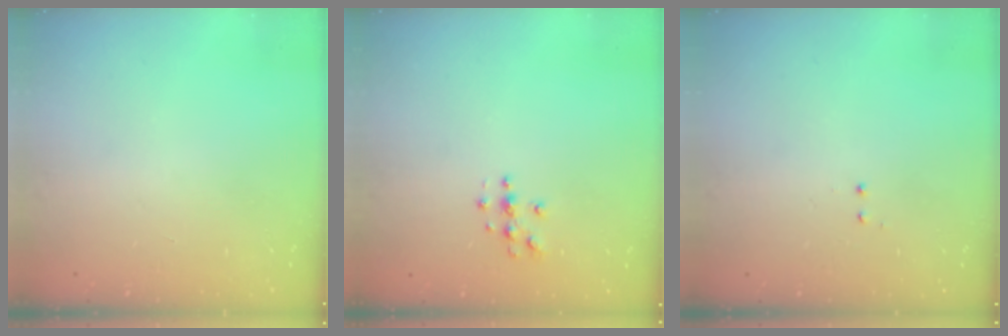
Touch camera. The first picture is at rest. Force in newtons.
{"total": 3.8, "press": 3.8, "slide": 0.4}
{"total": 0.5, "press": 0.5, "slide": 0.3}